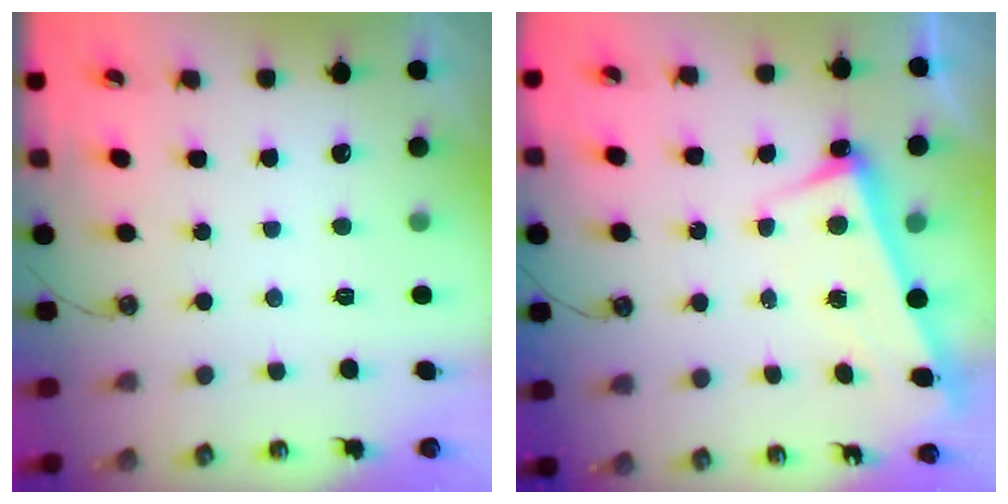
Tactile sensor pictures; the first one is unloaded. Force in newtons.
{"total": 3.4, "press": 3.2, "slide": 0.9}